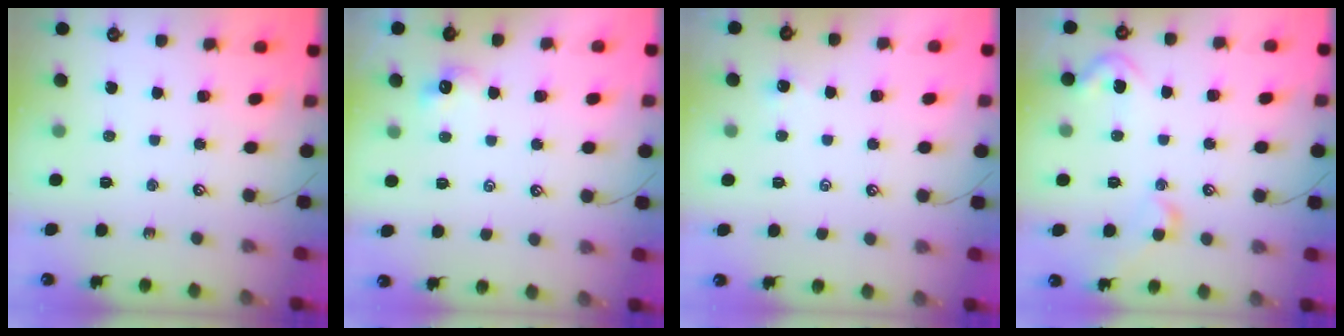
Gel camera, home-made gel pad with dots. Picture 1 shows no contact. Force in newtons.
{"total": 2.3, "press": 2.2, "slide": 0.4}
{"total": 2.6, "press": 2.6, "slide": 0.2}
{"total": 5.8, "press": 5.7, "slide": 1.1}